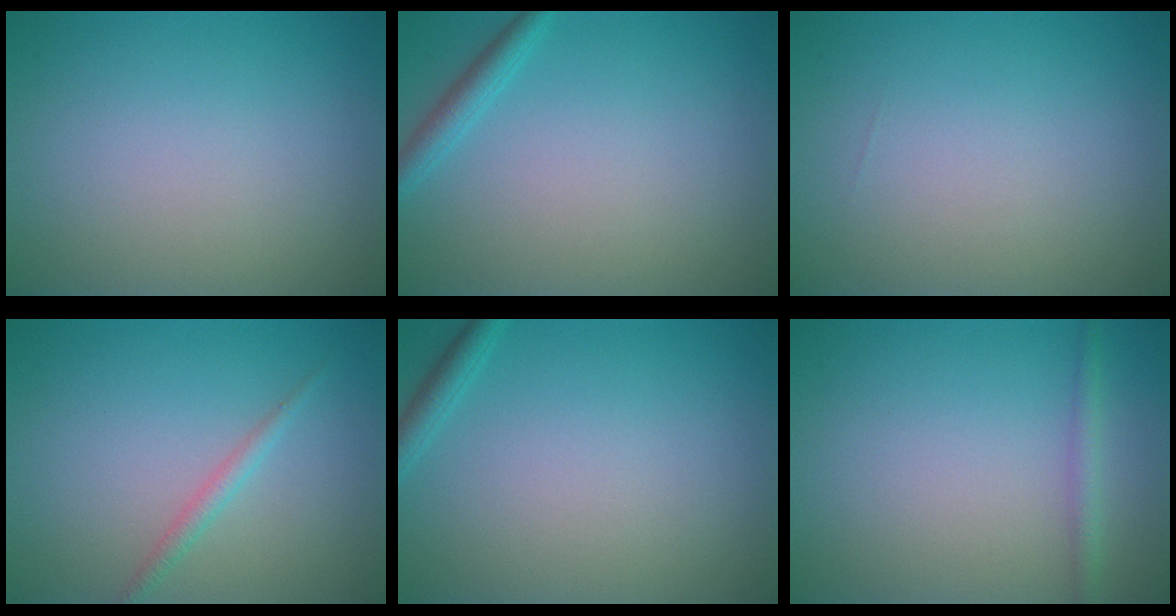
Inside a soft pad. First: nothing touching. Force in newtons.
{"total": 1.8, "press": 1.7, "slide": 0.1}
{"total": 0.0}
{"total": 1.3, "press": 1.3, "slide": 0.0}
{"total": 1.4, "press": 1.4, "slide": 0.1}
{"total": 1.5, "press": 1.5, "slide": 0.0}